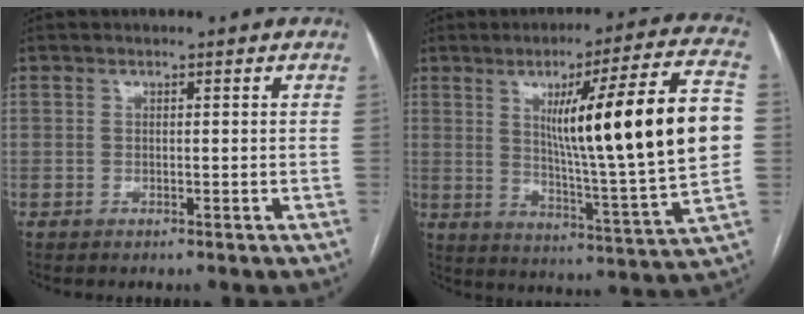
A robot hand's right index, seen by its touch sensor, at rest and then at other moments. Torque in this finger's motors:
{"motor_torque": [2.14, 0.00, 1.05, 0.21]}